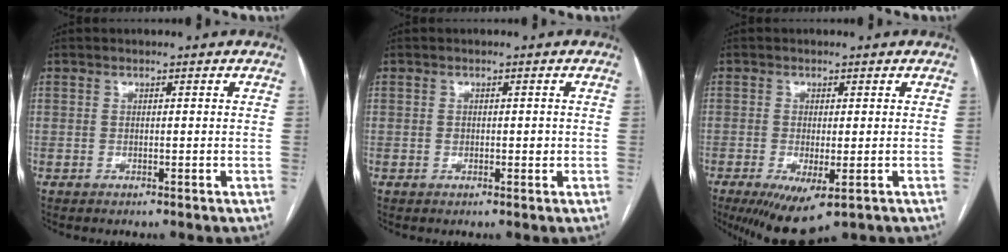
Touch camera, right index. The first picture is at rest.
{"total": 1.3, "force": [-0.1, 0.9, 0.9], "torque": [-0.013, 0.001, -0.001]}
{"total": 8.1, "force": [-4.3, 2.4, 6.4], "torque": [-0.102, -0.023, -0.063]}